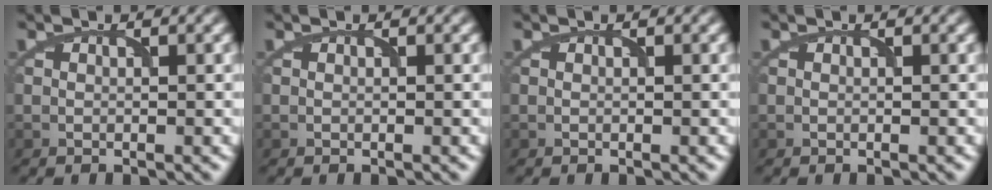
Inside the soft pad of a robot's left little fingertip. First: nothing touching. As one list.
[{"total": 0.0}, {"total": 0.0}, {"total": 0.0}]